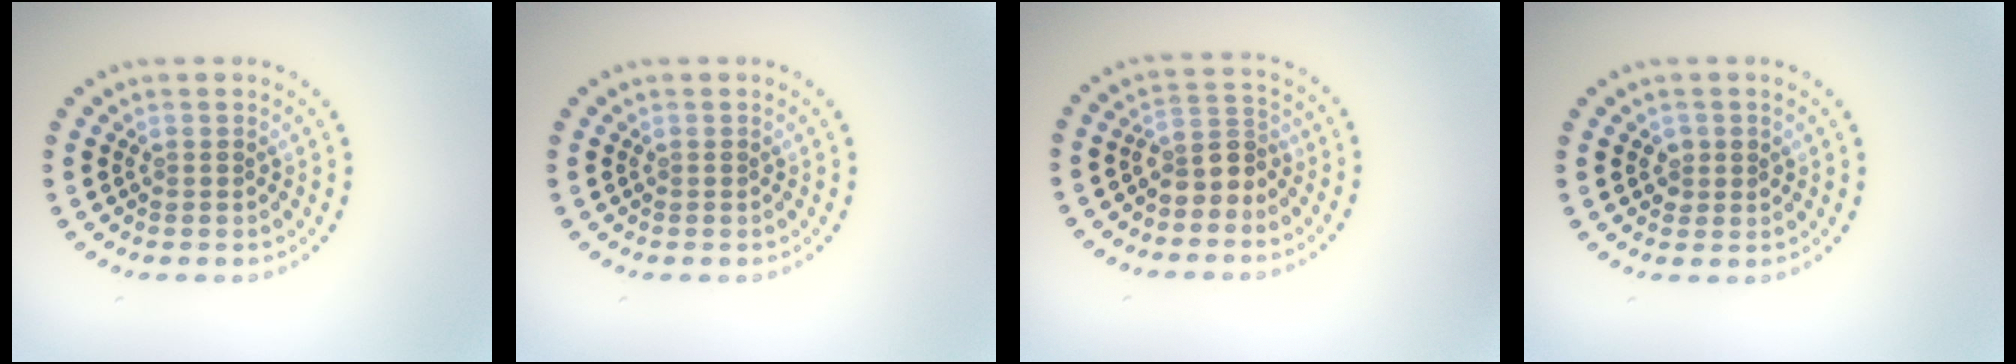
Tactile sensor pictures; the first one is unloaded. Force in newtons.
{"total": 0.0}
{"total": 2.4, "press": 1.9, "slide": 1.4}
{"total": 1.1, "press": 1.1, "slide": 0.3}